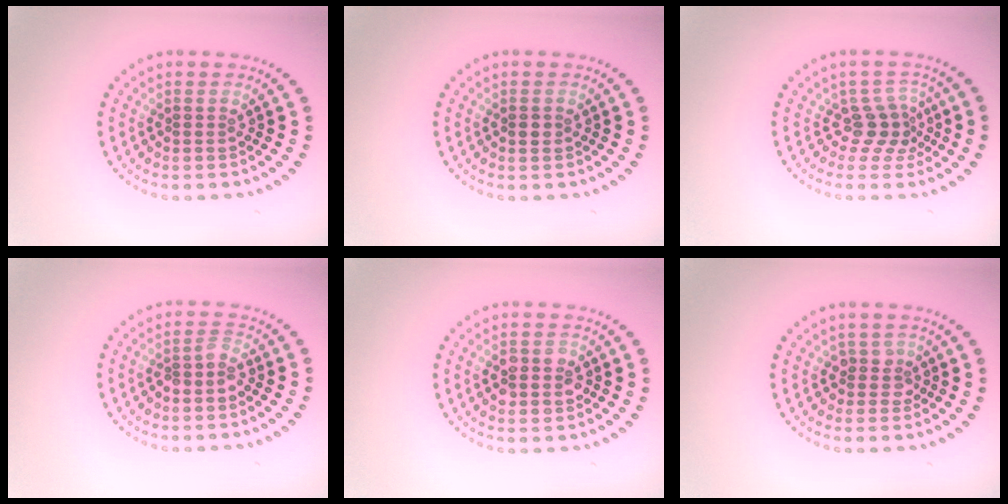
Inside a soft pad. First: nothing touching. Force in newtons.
{"total": 0.9, "press": 0.9, "slide": 0.1}
{"total": 2.5, "press": 1.8, "slide": 1.8}
{"total": 1.6, "press": 1.2, "slide": 1.0}
{"total": 2.9, "press": 2.8, "slide": 0.3}
{"total": 1.6, "press": 1.3, "slide": 1.0}